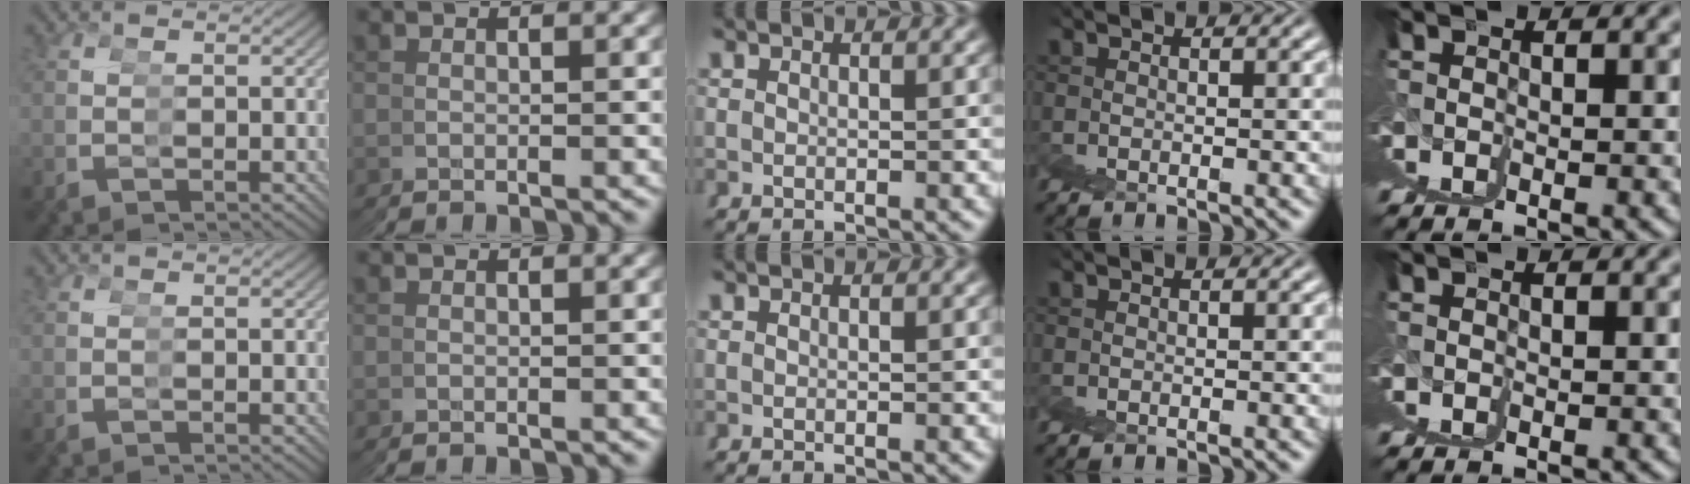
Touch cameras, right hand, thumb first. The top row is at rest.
{}